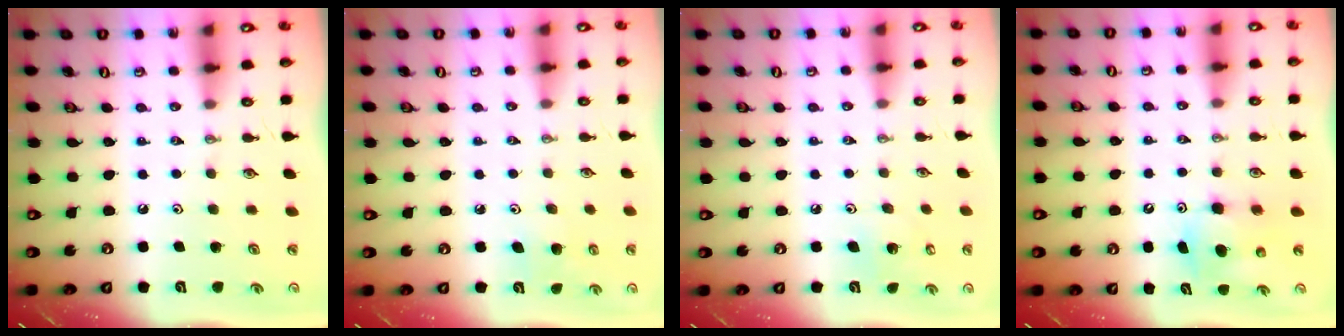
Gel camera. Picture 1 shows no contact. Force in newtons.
{"total": 4.5, "press": 4.5, "slide": 0.3}
{"total": 6.3, "press": 6.3, "slide": 0.4}
{"total": 8.2, "press": 8.1, "slide": 0.8}